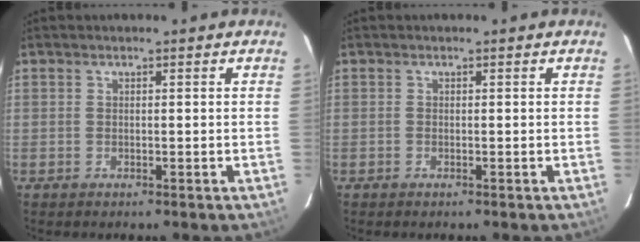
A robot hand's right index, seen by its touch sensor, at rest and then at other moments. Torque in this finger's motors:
{"motor_torque": [-0.24, -0.24, -0.05, 0.00]}